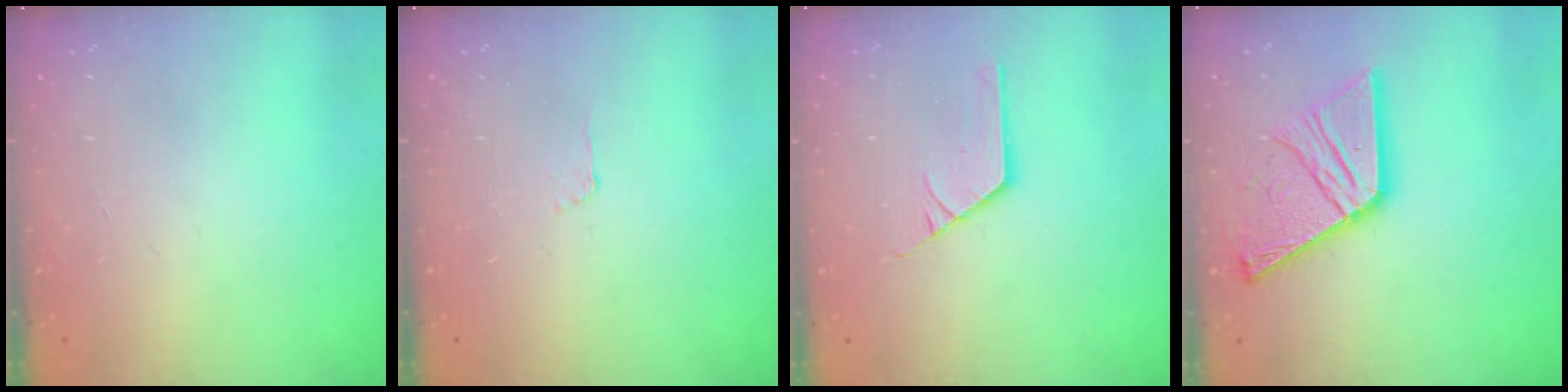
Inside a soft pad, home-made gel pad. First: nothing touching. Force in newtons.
{"total": 2.5, "press": 2.5, "slide": 0.3}
{"total": 2.2, "press": 2.2, "slide": 0.1}
{"total": 16.7, "press": 16.6, "slide": 1.4}